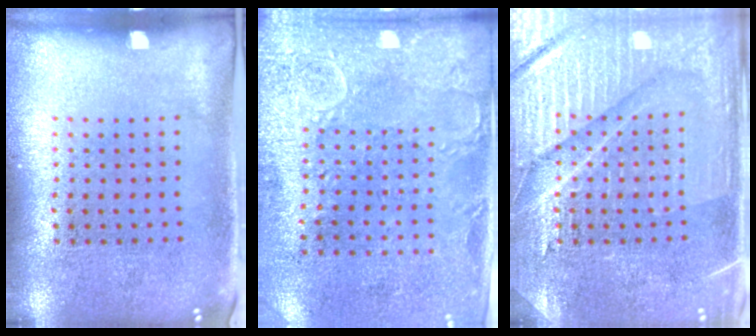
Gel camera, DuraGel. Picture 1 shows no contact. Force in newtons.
{"total": 2.9, "press": 2.3, "slide": 1.8}
{"total": 4.3, "press": 4.2, "slide": 0.8}